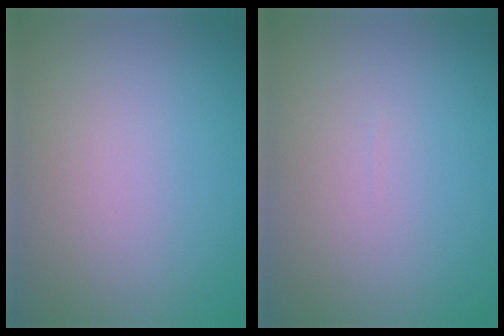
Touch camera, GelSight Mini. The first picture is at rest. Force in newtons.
{"total": 0.0}